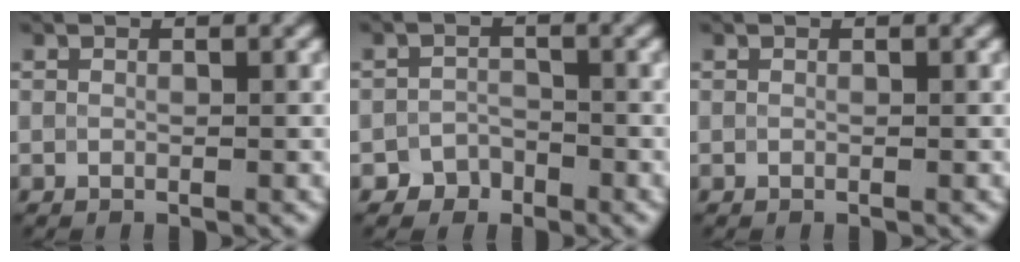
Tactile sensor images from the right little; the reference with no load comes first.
{"total": 2.0, "force": [-1.5, 1.4, 0.1], "torque": [0.010, 0.005, -0.031]}
{"total": 0.0}